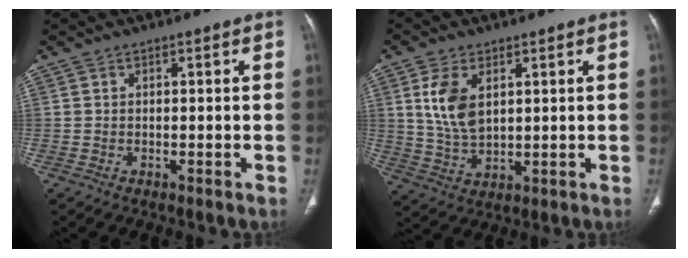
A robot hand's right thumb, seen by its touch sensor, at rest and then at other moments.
{"total": 9.0, "force": [2.8, 5.2, 6.8], "torque": [-0.130, -0.010, 0.062]}